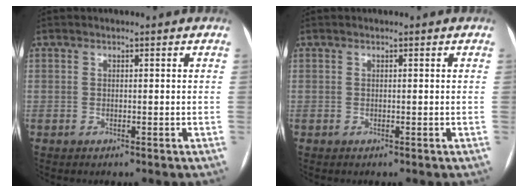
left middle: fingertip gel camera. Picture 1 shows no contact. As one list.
[{"total": 0.0}]